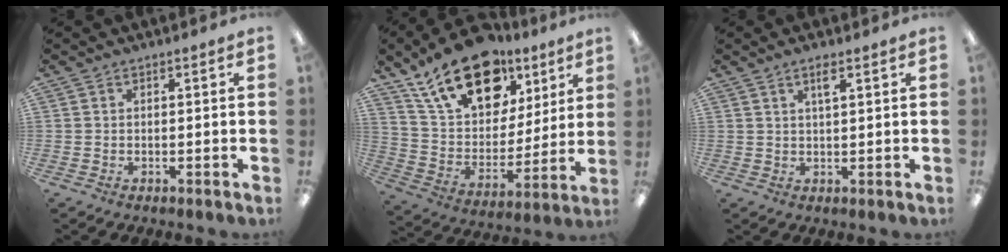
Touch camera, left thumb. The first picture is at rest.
{"total": 21.3, "force": [13.5, 12.0, 11.4], "torque": [-0.197, -0.064, 0.243]}
{"total": 2.8, "force": [1.8, 0.5, 2.0], "torque": [-0.038, 0.000, 0.028]}